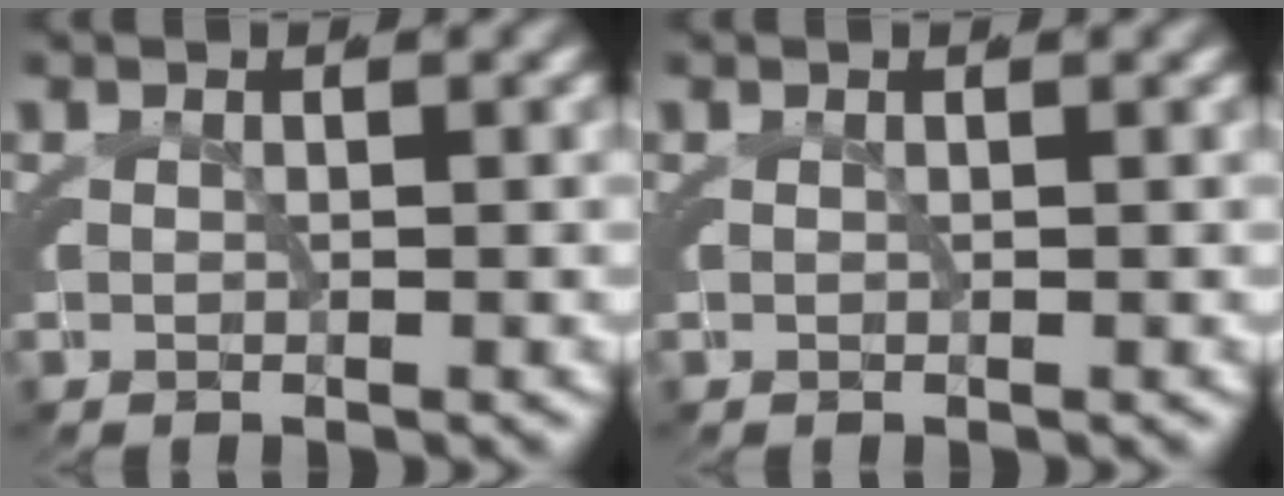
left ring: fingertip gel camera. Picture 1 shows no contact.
{"total": 0.0}